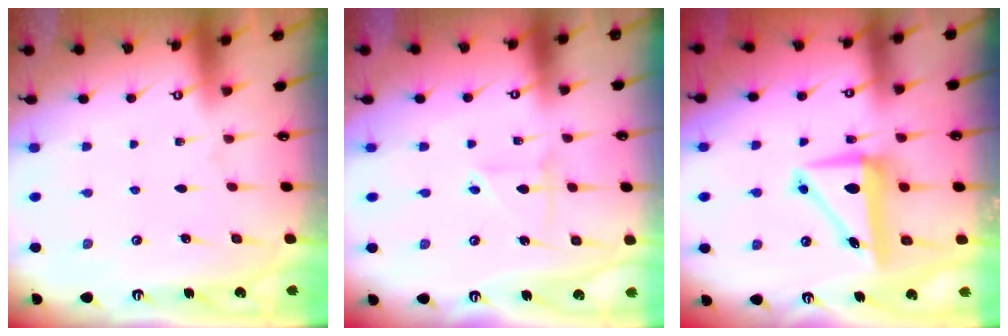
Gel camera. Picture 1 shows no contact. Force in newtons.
{"total": 2.5, "press": 2.5, "slide": 0.3}
{"total": 7.6, "press": 7.4, "slide": 1.3}